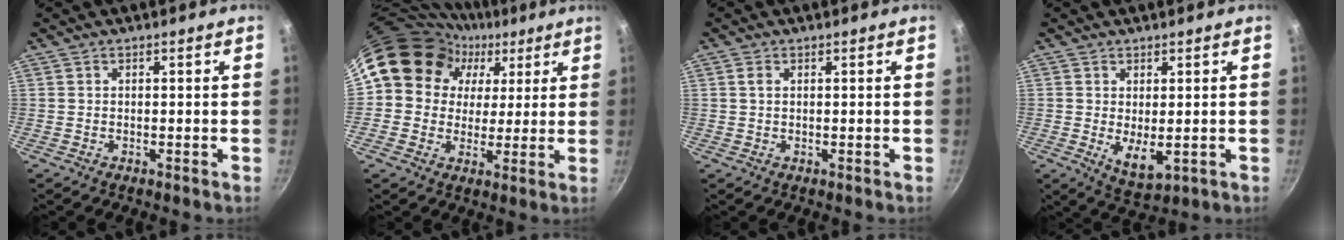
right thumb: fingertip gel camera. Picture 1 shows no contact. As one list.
[{"total": 14.5, "force": [5.1, 12.5, 5.4], "torque": [-0.057, 0.013, 0.073]}, {"total": 1.1, "force": [0.3, 0.7, 0.8], "torque": [-0.015, 0.002, 0.005]}, {"total": 5.6, "force": [-0.1, 2.9, 4.8], "torque": [-0.070, -0.017, 0.011]}]